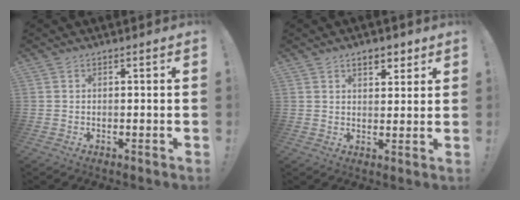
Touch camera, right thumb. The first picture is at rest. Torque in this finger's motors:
{"motor_torque": [0.00, 0.03, 0.10, 0.18, 0.00]}